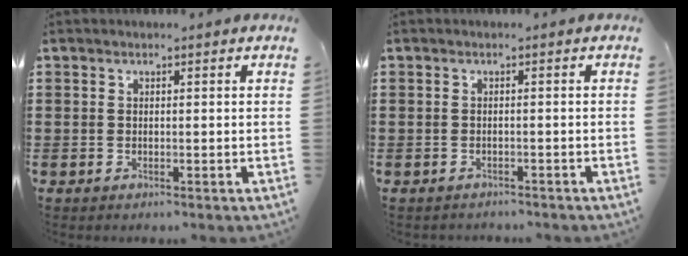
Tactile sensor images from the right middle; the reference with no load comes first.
{"total": 1.0, "force": [-0.9, 0.2, 0.0], "torque": [-0.002, 0.002, -0.021]}